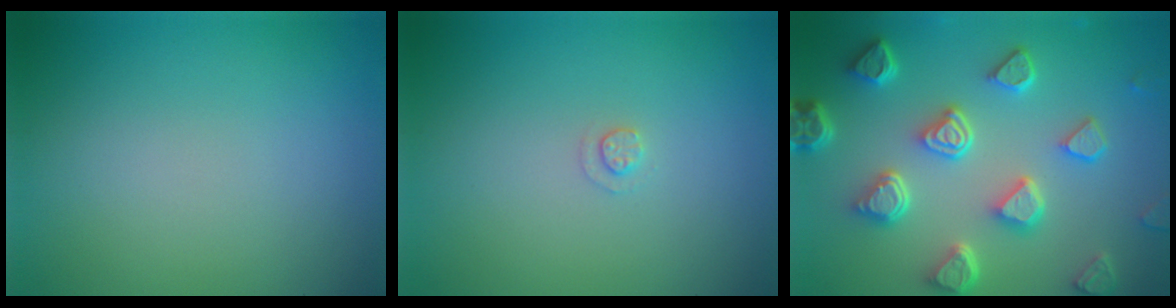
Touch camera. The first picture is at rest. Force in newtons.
{"total": 0.9, "press": 0.9, "slide": 0.2}
{"total": 6.6, "press": 5.3, "slide": 4.0}